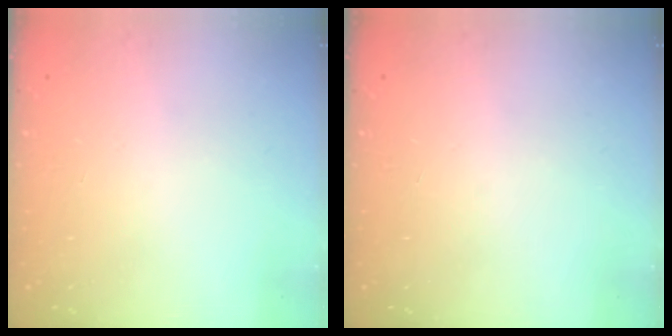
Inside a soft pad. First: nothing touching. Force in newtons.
{"total": 0.0}